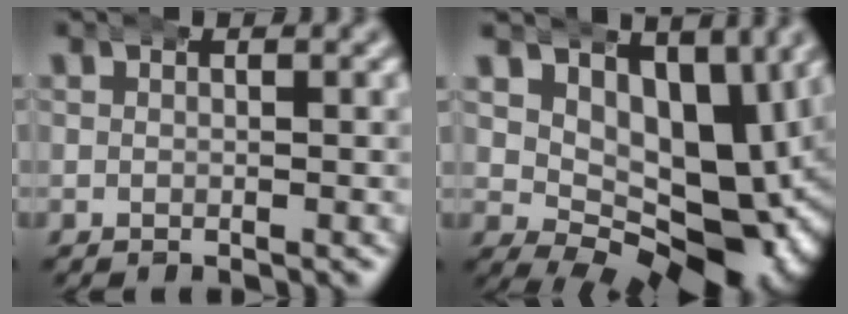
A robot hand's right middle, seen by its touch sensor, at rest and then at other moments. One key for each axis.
{"total": 9.5, "fx": 2.3, "fy": 5.8, "fz": 7.2, "tx": -0.107, "ty": -0.029, "tz": 0.049}